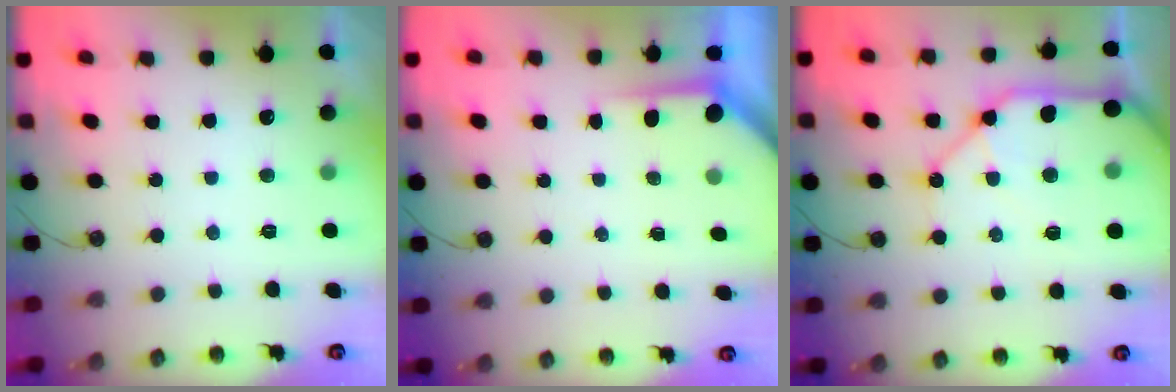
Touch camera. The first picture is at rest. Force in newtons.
{"total": 3.6, "press": 3.6, "slide": 0.3}
{"total": 18.3, "press": 18.1, "slide": 2.9}